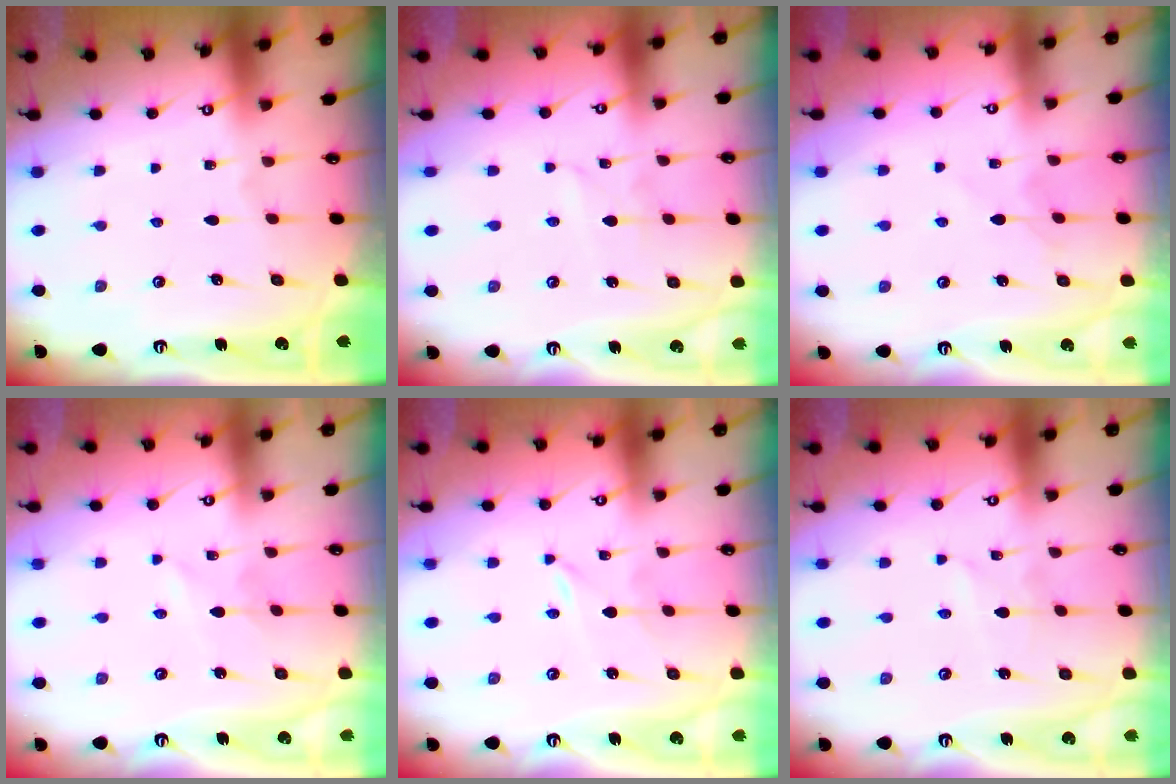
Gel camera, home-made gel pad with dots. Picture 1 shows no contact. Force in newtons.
{"total": 1.4, "press": 1.4, "slide": 0.1}
{"total": 4.4, "press": 4.3, "slide": 0.5}
{"total": 0.8, "press": 0.8, "slide": 0.1}
{"total": 0.0}
{"total": 1.4, "press": 1.4, "slide": 0.1}